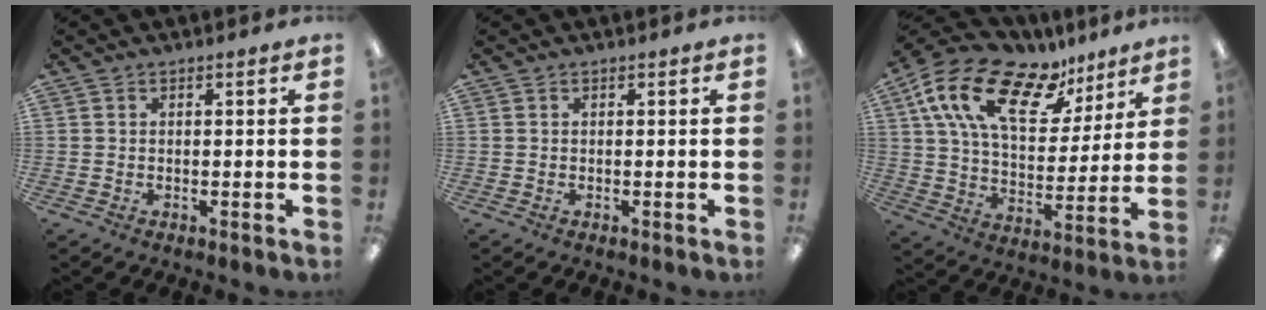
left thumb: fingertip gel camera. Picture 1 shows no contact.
{"total": 0.0}
{"total": 20.9, "force": [12.7, 10.1, 13.1], "torque": [-0.250, -0.059, 0.225]}